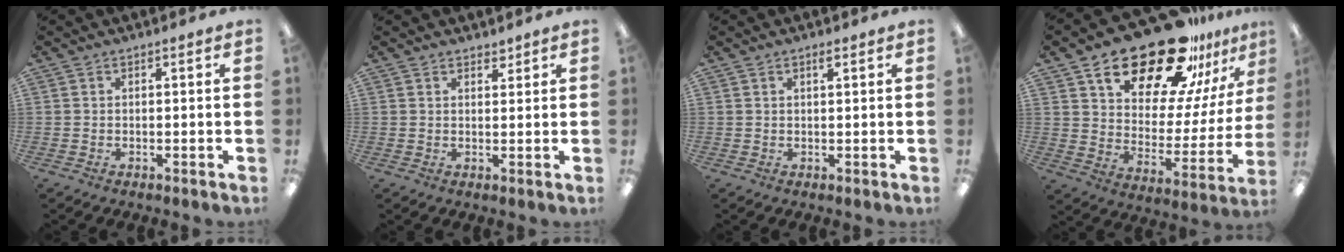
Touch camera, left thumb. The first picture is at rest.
{"total": 1.9, "force": [1.7, 0.8, 0.3], "torque": [0.001, -0.005, 0.030]}
{"total": 1.2, "force": [0.9, 0.4, 0.7], "torque": [-0.008, -0.002, 0.014]}
{"total": 24.7, "force": [18.6, 10.2, 12.6], "torque": [-0.204, -0.122, 0.320]}